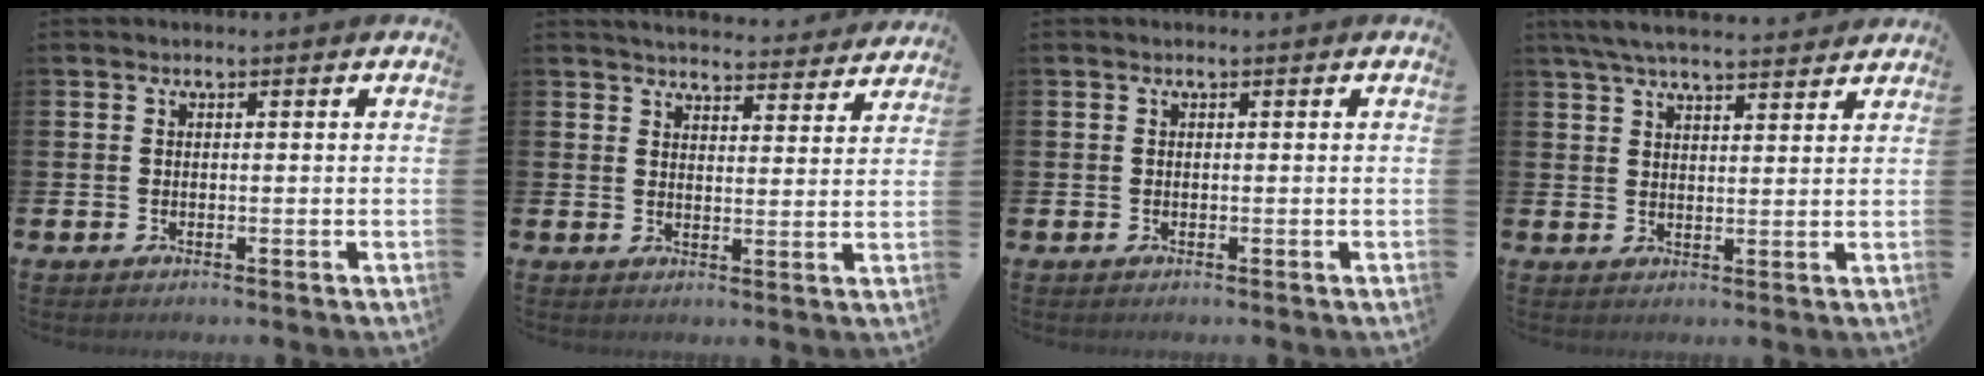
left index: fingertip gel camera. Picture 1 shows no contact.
{"total": 4.6, "force": [4.6, 0.5, 0.3], "torque": [-0.008, -0.036, 0.079]}
{"total": 0.0}
{"total": 5.7, "force": [5.3, 0.7, 1.8], "torque": [-0.046, -0.018, 0.097]}